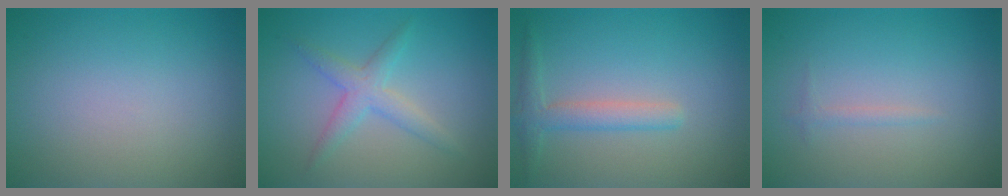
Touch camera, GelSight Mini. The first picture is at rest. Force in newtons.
{"total": 2.5, "press": 2.5, "slide": 0.1}
{"total": 2.4, "press": 2.4, "slide": 0.1}
{"total": 0.7, "press": 0.7, "slide": 0.1}